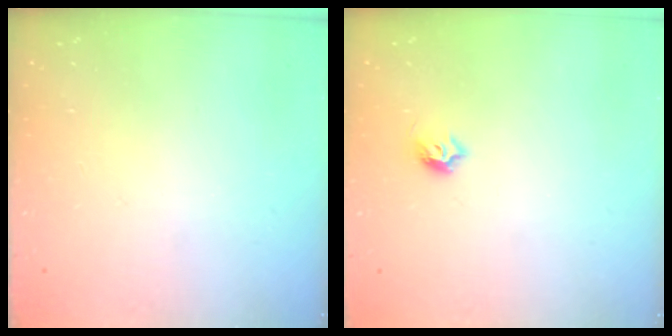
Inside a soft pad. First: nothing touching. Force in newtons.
{"total": 5.0, "press": 4.9, "slide": 0.7}